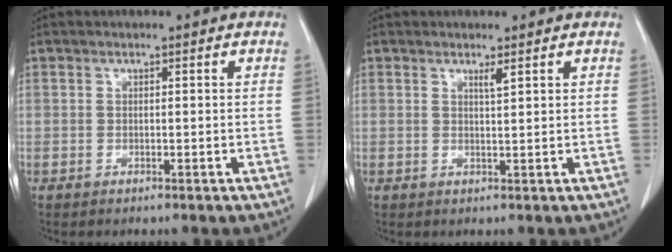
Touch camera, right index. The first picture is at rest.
{"total": 1.2, "force": [0.8, -0.1, 0.9], "torque": [-0.018, -0.006, 0.018]}